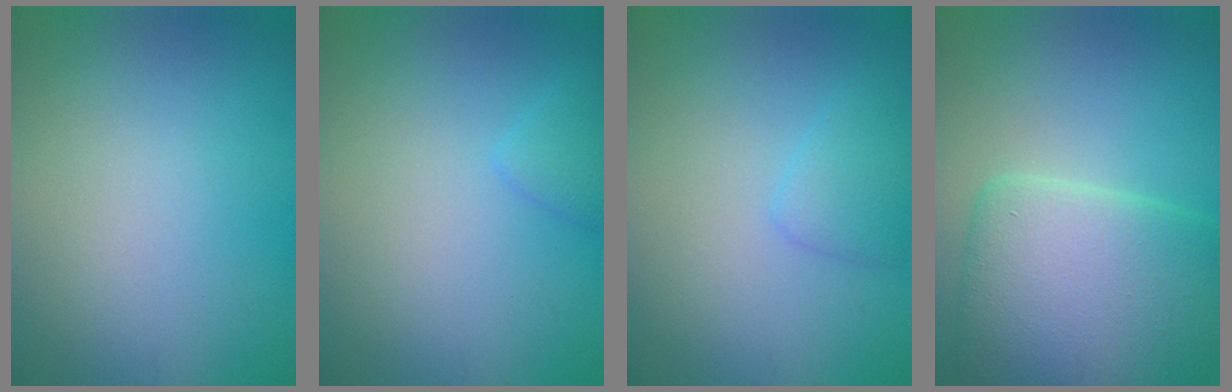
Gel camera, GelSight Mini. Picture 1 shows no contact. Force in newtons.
{"total": 1.3, "press": 1.3, "slide": 0.0}
{"total": 1.8, "press": 1.8, "slide": 0.2}
{"total": 8.8, "press": 8.7, "slide": 1.0}